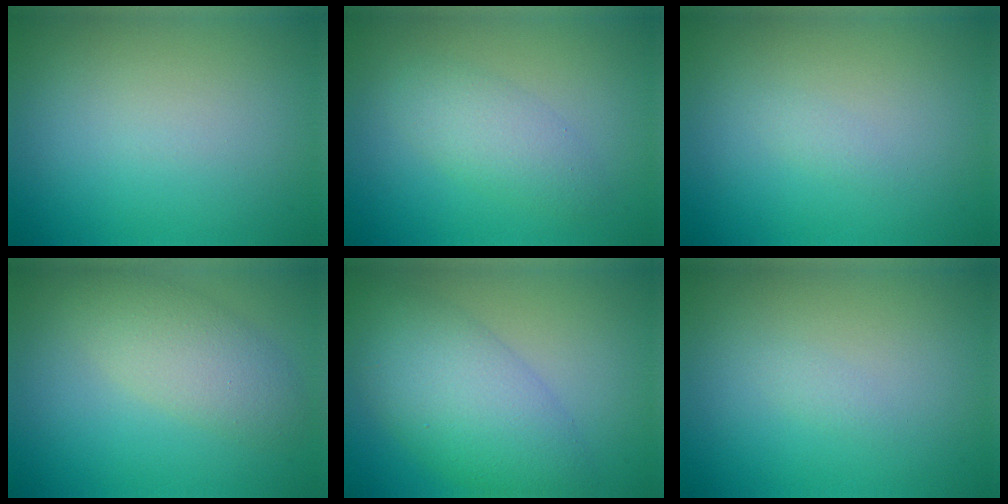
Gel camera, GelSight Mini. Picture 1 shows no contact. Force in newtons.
{"total": 2.9, "press": 2.9, "slide": 0.1}
{"total": 0.6, "press": 0.6, "slide": 0.1}
{"total": 4.1, "press": 4.1, "slide": 0.1}
{"total": 6.8, "press": 6.8, "slide": 0.1}
{"total": 0.6, "press": 0.6, "slide": 0.1}